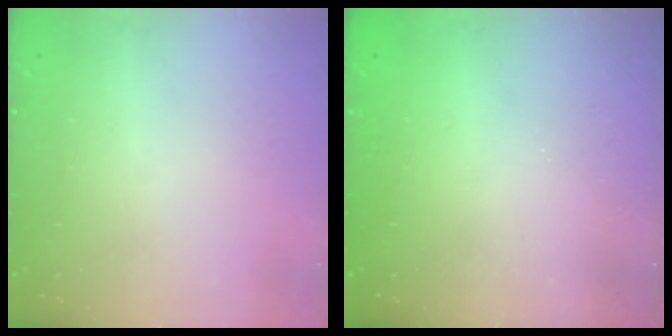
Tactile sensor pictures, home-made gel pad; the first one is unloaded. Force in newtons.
{"total": 2.4, "press": 2.3, "slide": 0.7}